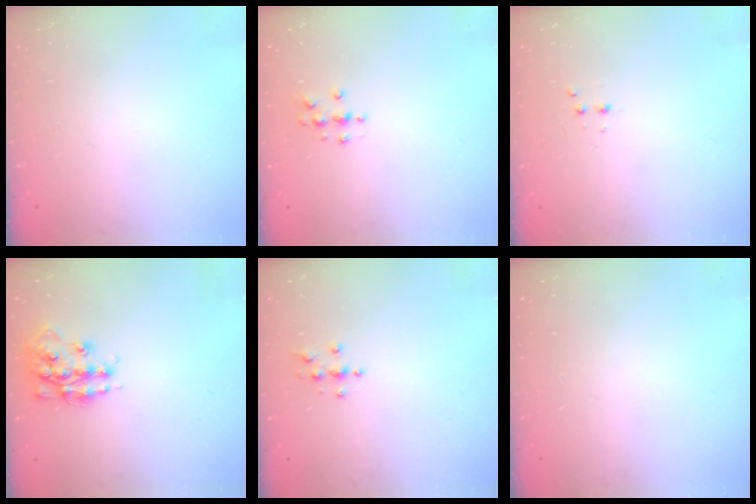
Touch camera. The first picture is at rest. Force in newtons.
{"total": 3.7, "press": 3.6, "slide": 0.5}
{"total": 2.5, "press": 2.4, "slide": 0.5}
{"total": 14.2, "press": 14.2, "slide": 0.9}
{"total": 4.0, "press": 3.9, "slide": 0.4}
{"total": 0.0}